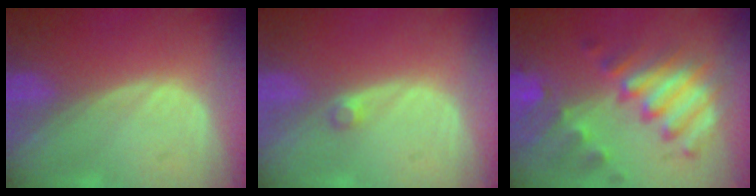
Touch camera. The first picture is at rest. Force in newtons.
{"total": 1.3, "press": 1.1, "slide": 0.6}
{"total": 10.5, "press": 9.1, "slide": 5.2}